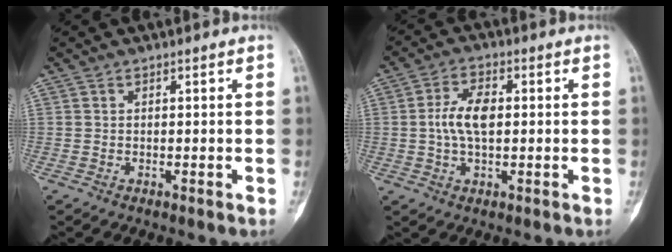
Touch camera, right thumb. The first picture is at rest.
{"total": 7.0, "force": [0.3, 3.6, 5.9], "torque": [-0.118, 0.011, 0.001]}